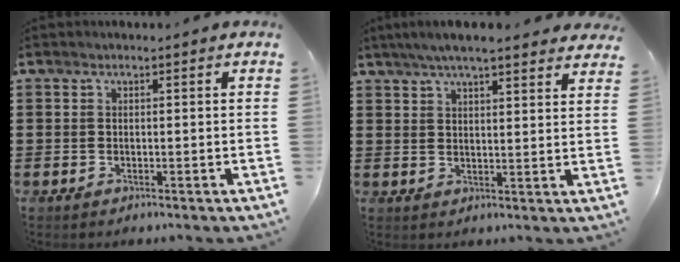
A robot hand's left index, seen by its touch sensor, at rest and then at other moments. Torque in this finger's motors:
{"motor_torque": [2.14, 0.00, 0.56, 0.18]}